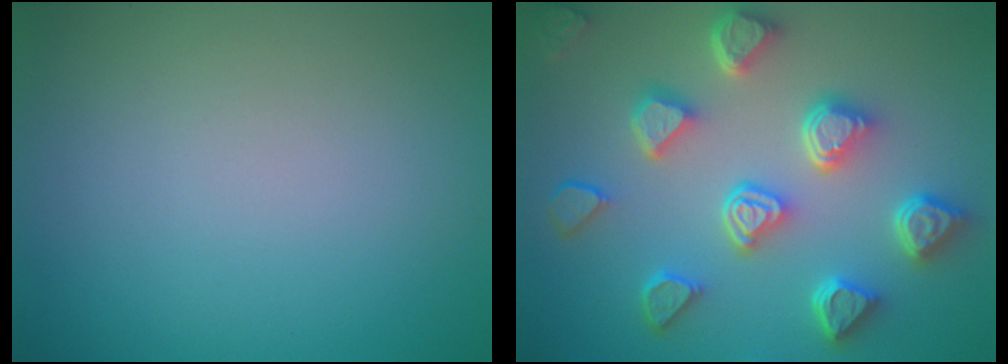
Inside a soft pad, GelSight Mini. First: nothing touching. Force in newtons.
{"total": 7.0, "press": 5.6, "slide": 4.1}